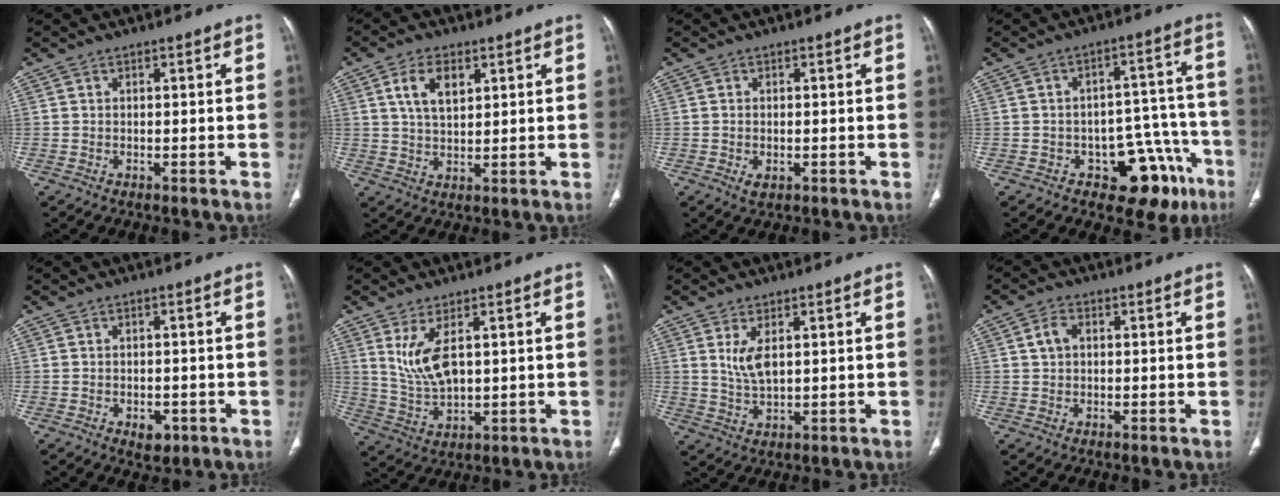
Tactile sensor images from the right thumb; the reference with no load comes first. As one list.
[{"total": 6.8, "force": [2.8, 3.7, 5.0], "torque": [-0.085, -0.011, 0.058]}, {"total": 2.1, "force": [-0.6, 1.2, 1.5], "torque": [-0.027, 0.001, -0.007]}, {"total": 14.1, "force": [-7.5, 8.0, 8.8], "torque": [-0.056, 0.071, -0.093]}, {"total": 3.3, "force": [-1.4, 2.1, 2.1], "torque": [-0.018, 0.002, -0.013]}, {"total": 7.9, "force": [2.6, 3.5, 6.6], "torque": [-0.131, -0.017, 0.067]}, {"total": 5.1, "force": [1.7, 2.2, 4.2], "torque": [-0.083, -0.013, 0.042]}, {"total": 3.2, "force": [0.6, 2.3, 2.1], "torque": [-0.040, 0.008, 0.010]}]